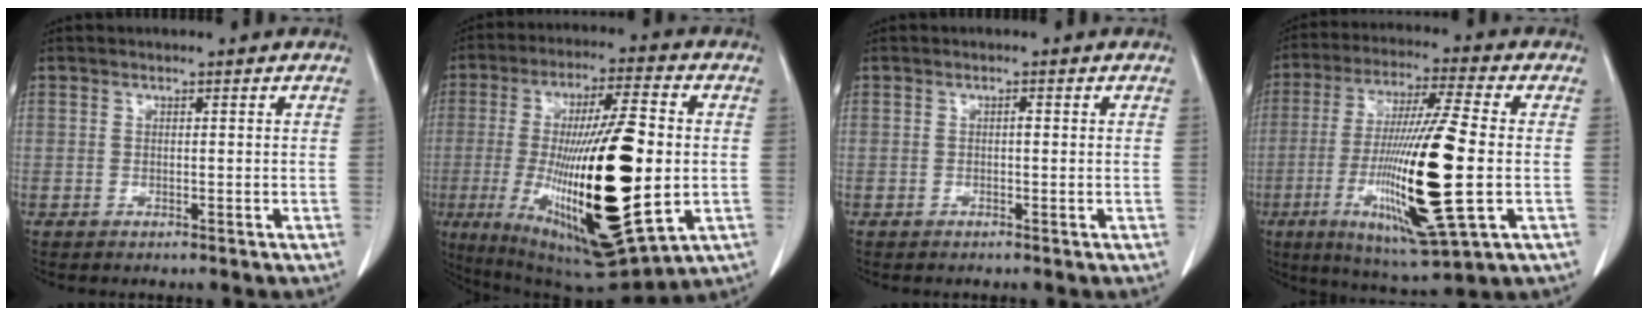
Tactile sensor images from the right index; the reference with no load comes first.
{"total": 27.9, "force": [-3.7, 5.9, 27.0], "torque": [-0.506, -0.035, -0.053]}
{"total": 0.6, "force": [0.1, 0.2, 0.6], "torque": [-0.003, 0.004, 0.002]}
{"total": 19.9, "force": [-3.7, 1.3, 19.5], "torque": [-0.390, -0.027, -0.064]}